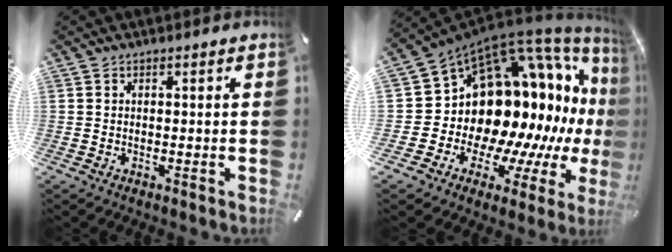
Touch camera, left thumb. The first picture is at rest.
{"total": 18.1, "force": [4.4, 13.3, 11.4], "torque": [-0.129, -0.131, 0.121]}